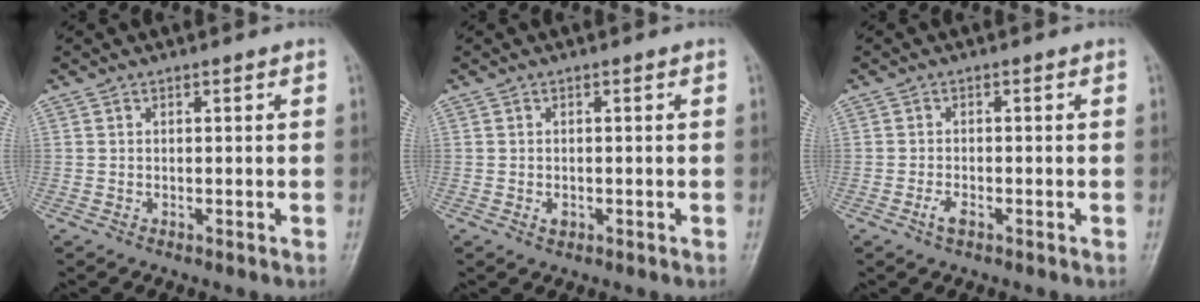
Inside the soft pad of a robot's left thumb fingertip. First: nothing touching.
{"total": 1.1, "force": [-0.3, 0.8, 0.7], "torque": [-0.008, -0.001, -0.003]}
{"total": 1.9, "force": [-1.0, 0.8, 1.4], "torque": [-0.031, 0.002, -0.020]}